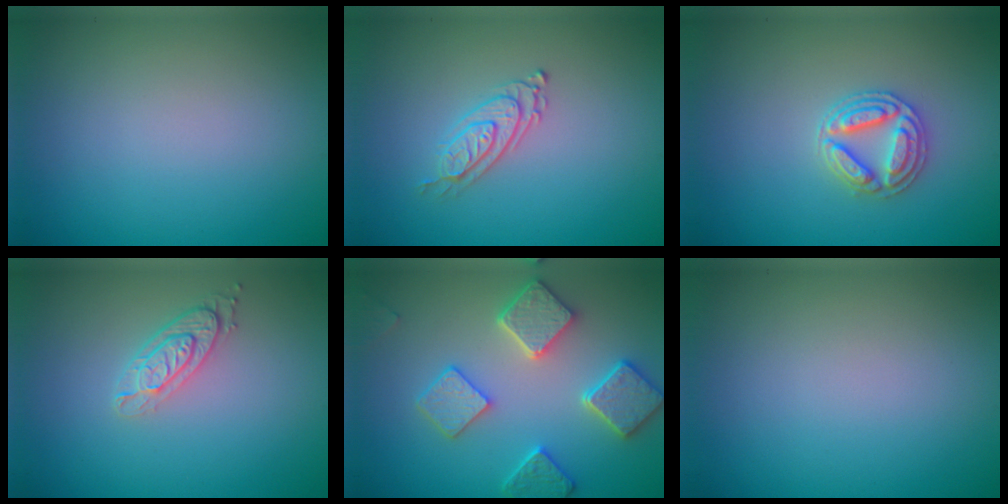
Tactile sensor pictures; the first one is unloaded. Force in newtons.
{"total": 2.4, "press": 2.0, "slide": 1.4}
{"total": 3.1, "press": 3.0, "slide": 0.7}
{"total": 2.8, "press": 2.2, "slide": 1.7}
{"total": 5.1, "press": 4.6, "slide": 2.0}
{"total": 0.0}